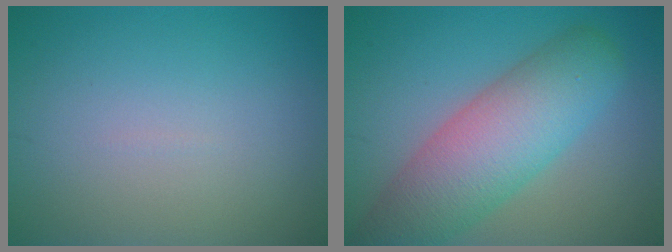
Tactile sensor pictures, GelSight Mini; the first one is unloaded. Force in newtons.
{"total": 8.3, "press": 8.3, "slide": 0.4}